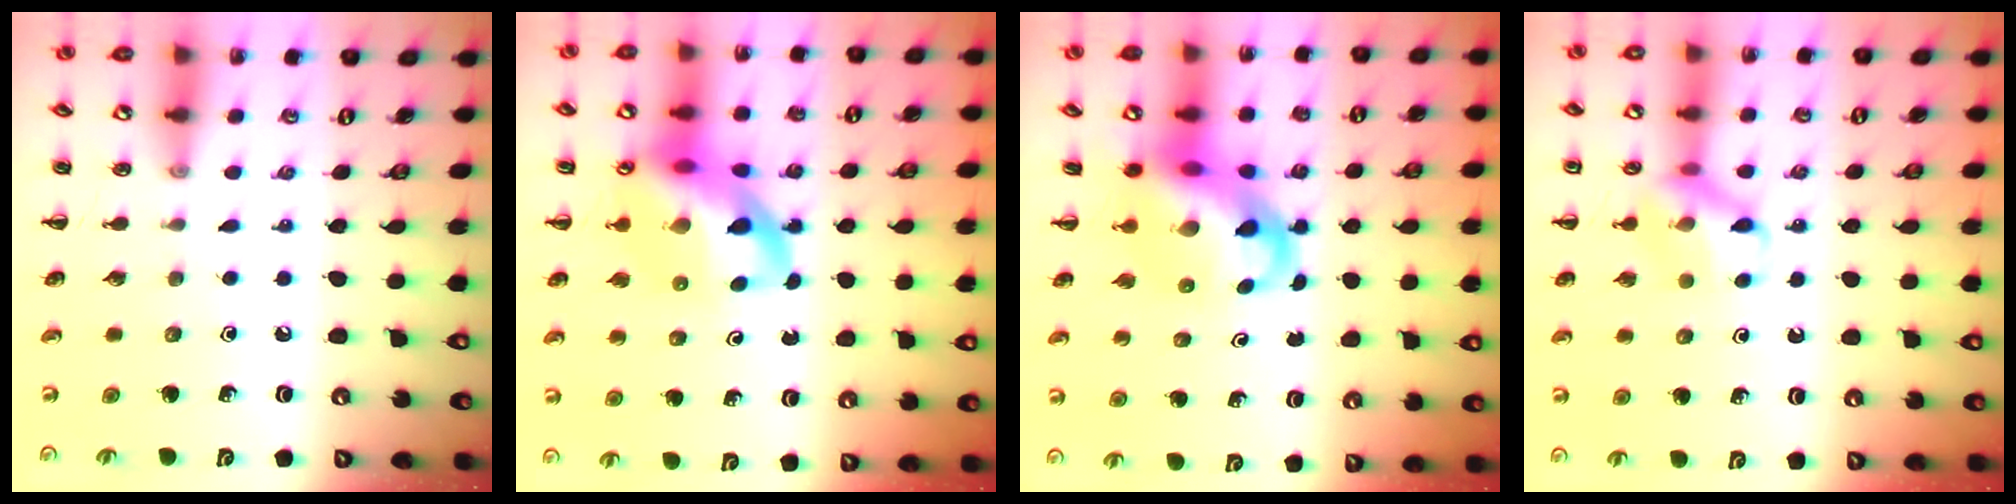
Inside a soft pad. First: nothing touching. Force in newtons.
{"total": 16.5, "press": 15.9, "slide": 4.3}
{"total": 10.7, "press": 10.3, "slide": 3.1}
{"total": 11.8, "press": 11.7, "slide": 1.1}